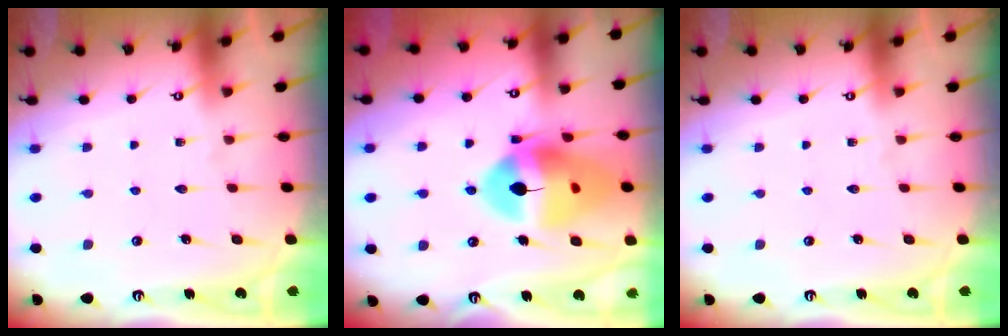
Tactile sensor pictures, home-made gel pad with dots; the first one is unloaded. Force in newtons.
{"total": 18.1, "press": 17.9, "slide": 2.2}
{"total": 0.0}